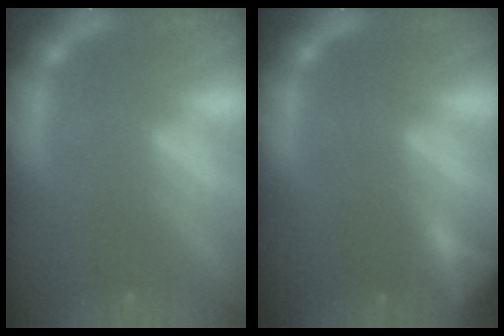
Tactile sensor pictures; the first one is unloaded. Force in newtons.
{"total": 3.5}